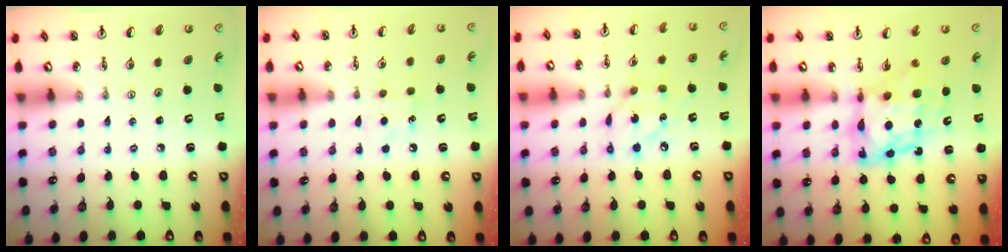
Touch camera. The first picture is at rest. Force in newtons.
{"total": 6.4, "press": 6.3, "slide": 0.8}
{"total": 9.3, "press": 9.3, "slide": 0.4}
{"total": 9.8, "press": 9.7, "slide": 1.2}